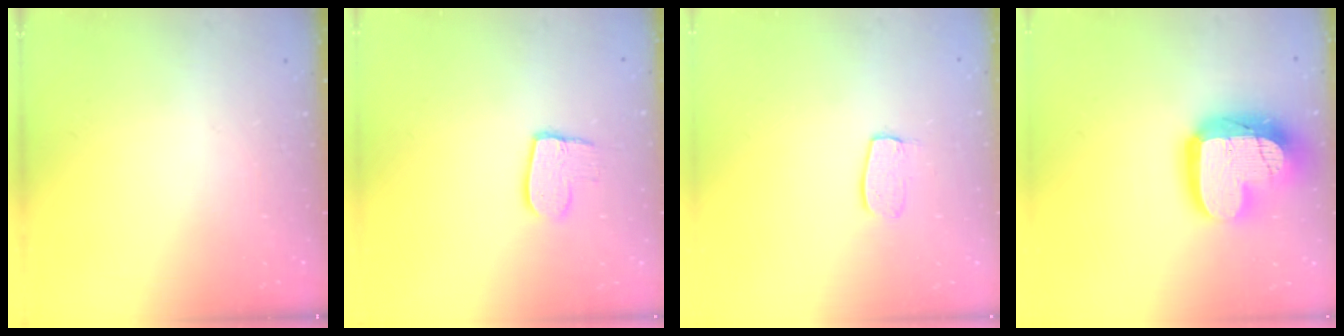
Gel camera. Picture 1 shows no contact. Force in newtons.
{"total": 8.9, "press": 8.8, "slide": 0.5}
{"total": 7.1, "press": 7.1, "slide": 0.3}
{"total": 21.4, "press": 21.3, "slide": 1.7}